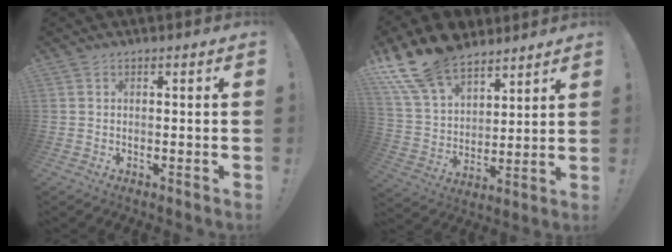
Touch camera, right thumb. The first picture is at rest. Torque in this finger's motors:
{"motor_torque": [-0.04, 0.22, 0.18, 0.18, 0.02]}